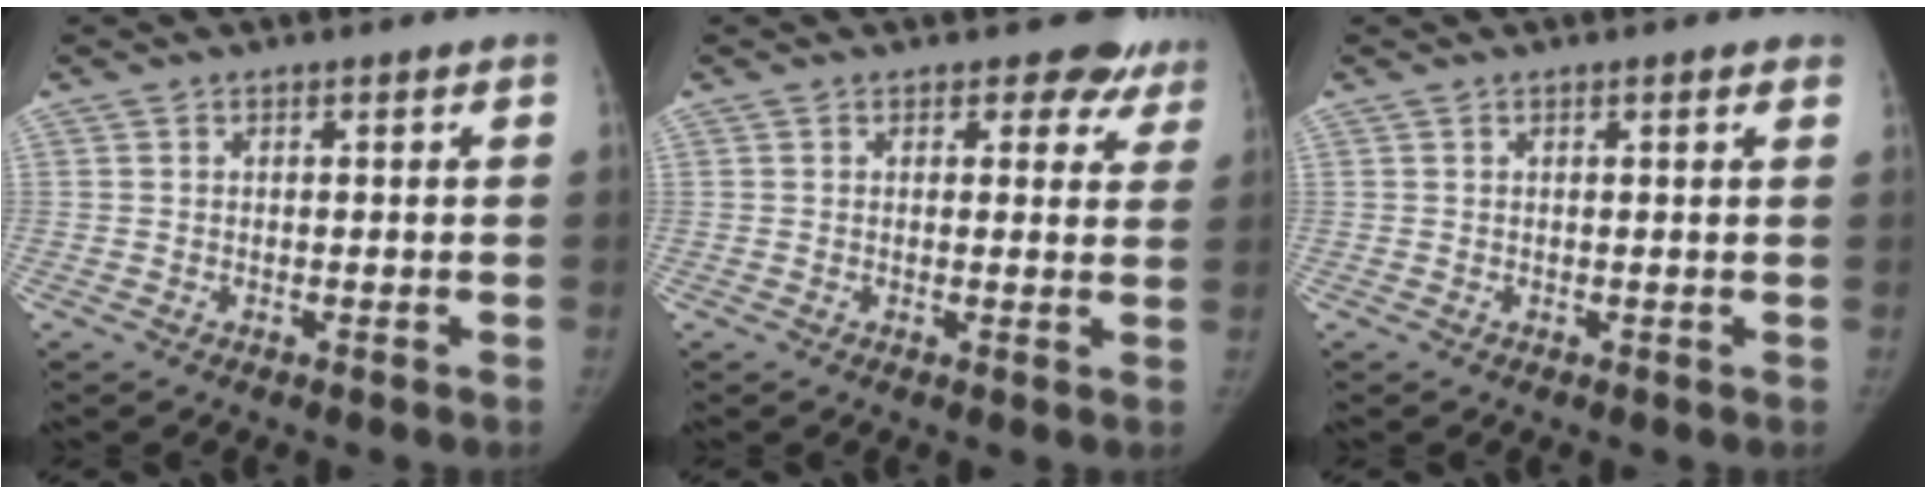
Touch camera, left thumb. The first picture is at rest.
{"total": 6.0, "force": [4.8, 3.6, 0.9], "torque": [0.037, -0.021, 0.036]}
{"total": 1.0, "force": [0.6, 0.3, 0.7], "torque": [-0.008, 0.000, 0.005]}